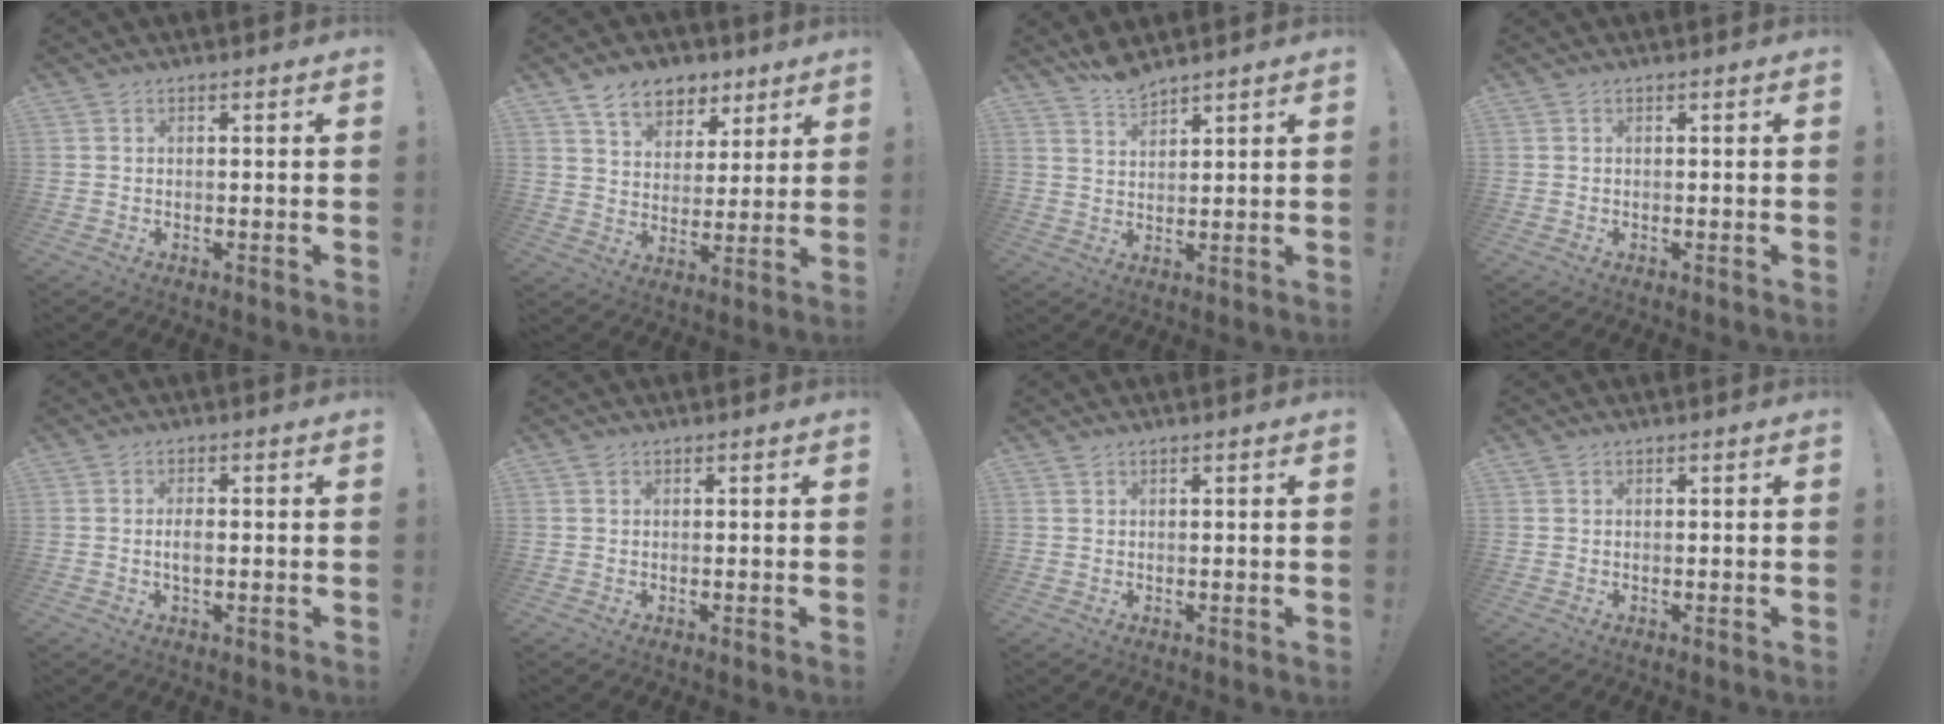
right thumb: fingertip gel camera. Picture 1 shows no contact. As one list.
[{"total": 10.9, "force": [7.1, 7.2, 4.0], "torque": [-0.059, -0.042, 0.137]}, {"total": 5.3, "force": [4.9, 1.0, 1.5], "torque": [-0.027, -0.031, 0.089]}, {"total": 0.0}, {"total": 2.8, "force": [-0.5, 1.2, 2.5], "torque": [-0.042, -0.002, -0.016]}, {"total": 0.6, "force": [0.5, 0.3, 0.2], "torque": [0.000, -0.001, 0.009]}, {"total": 0.7, "force": [0.6, 0.3, 0.2], "torque": [-0.001, -0.003, 0.011]}, {"total": 0.0}]